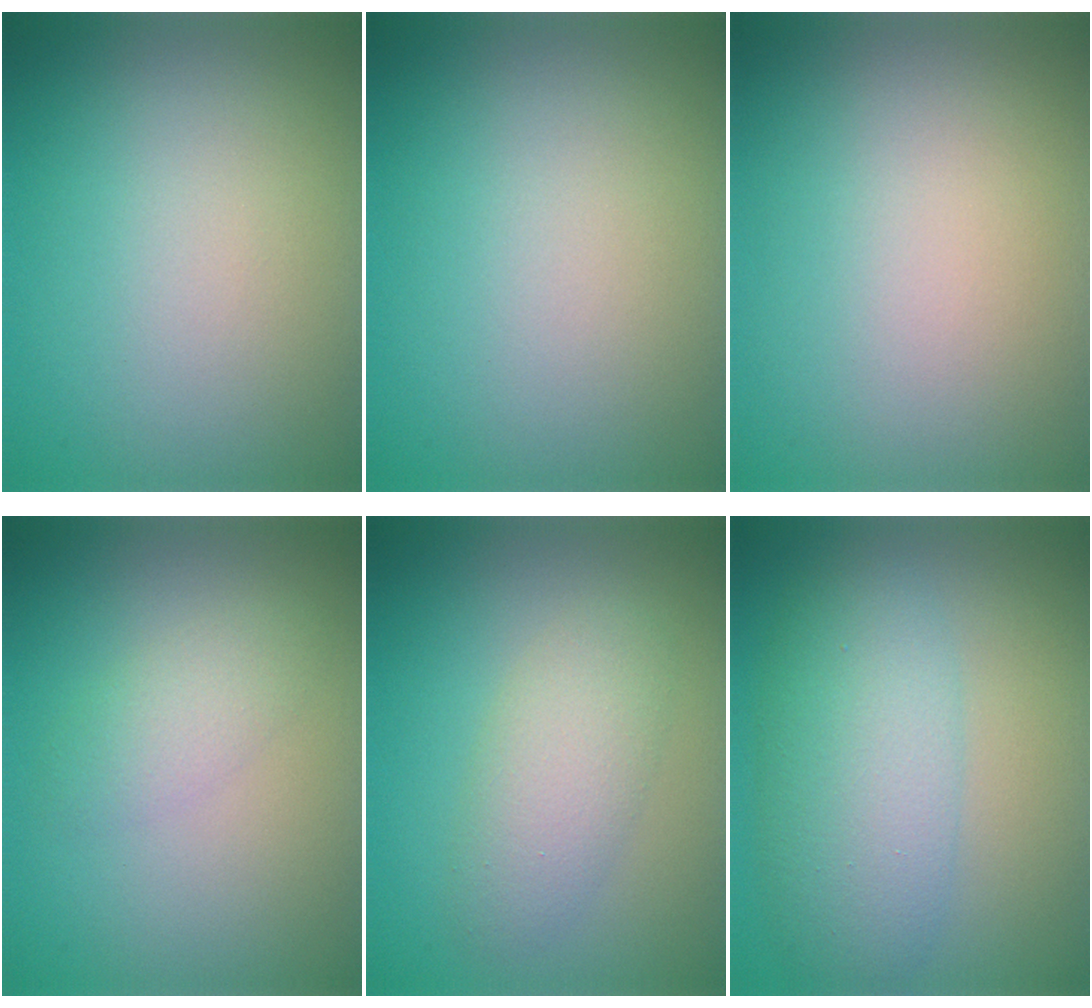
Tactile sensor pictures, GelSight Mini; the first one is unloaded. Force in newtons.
{"total": 0.0}
{"total": 0.0}
{"total": 2.0, "press": 2.0, "slide": 0.2}
{"total": 3.3, "press": 3.3, "slide": 0.2}
{"total": 6.0, "press": 6.0, "slide": 0.1}